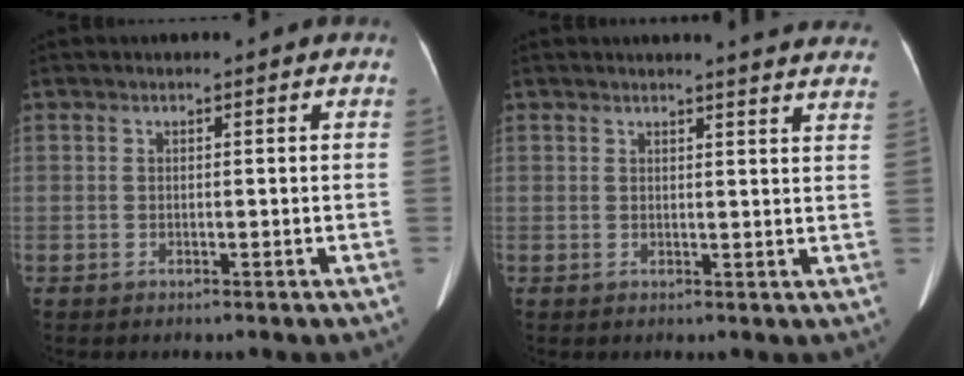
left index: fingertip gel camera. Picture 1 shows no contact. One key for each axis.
{"total": 10.0, "fx": 9.6, "fy": 0.4, "fz": 2.8, "tx": -0.020, "ty": -0.028, "tz": 0.083}